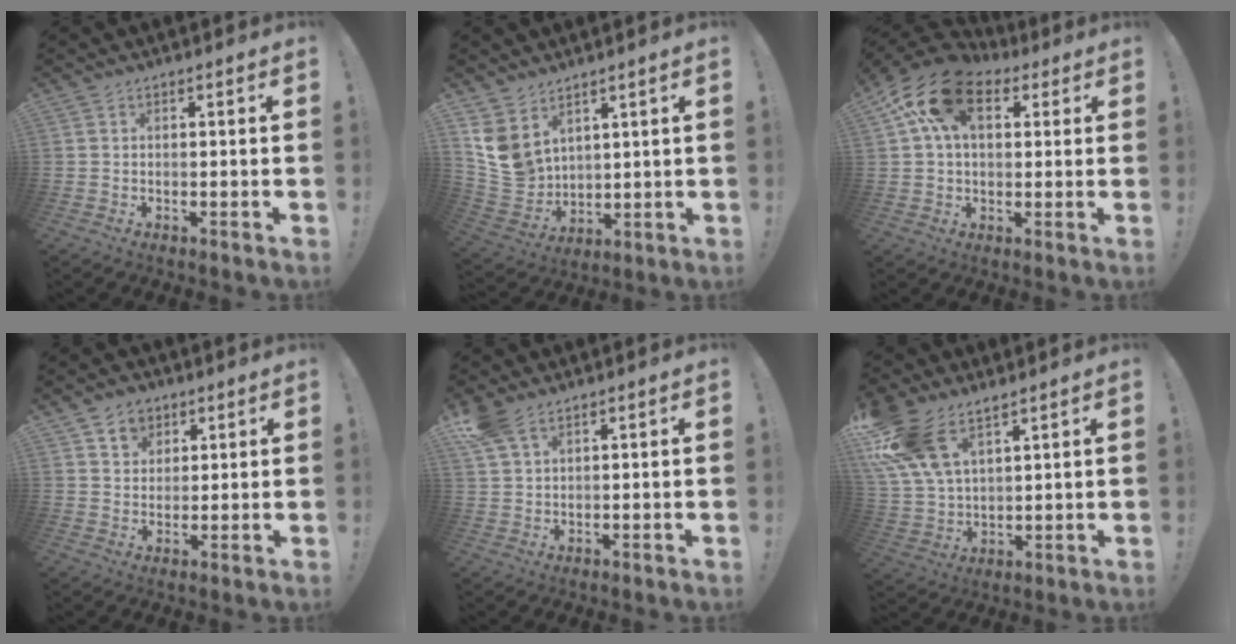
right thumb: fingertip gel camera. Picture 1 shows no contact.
{"total": 10.5, "force": [5.8, 7.8, 4.0], "torque": [-0.101, -0.042, 0.119]}
{"total": 17.0, "force": [6.8, 10.9, 11.2], "torque": [-0.209, -0.007, 0.122]}
{"total": 7.2, "force": [3.8, 5.9, 1.3], "torque": [-0.016, -0.023, 0.073]}
{"total": 7.4, "force": [4.4, 4.4, 4.0], "torque": [-0.076, -0.008, 0.091]}
{"total": 15.5, "force": [10.1, 8.1, 8.5], "torque": [-0.184, -0.050, 0.193]}